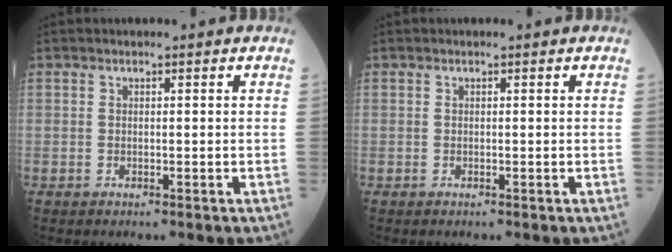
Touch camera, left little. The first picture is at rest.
{"total": 0.0}